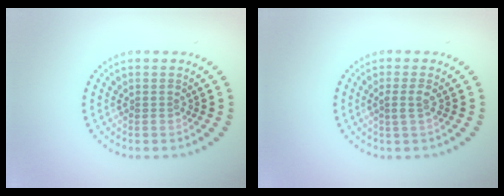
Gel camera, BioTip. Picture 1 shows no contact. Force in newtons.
{"total": 1.3, "press": 1.0, "slide": 0.7}